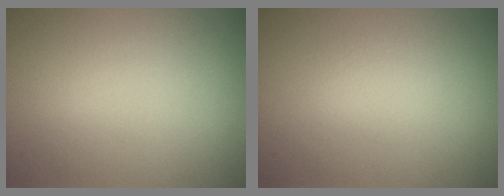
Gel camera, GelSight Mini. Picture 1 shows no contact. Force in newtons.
{"total": 1.2, "press": 1.2, "slide": 0.0}